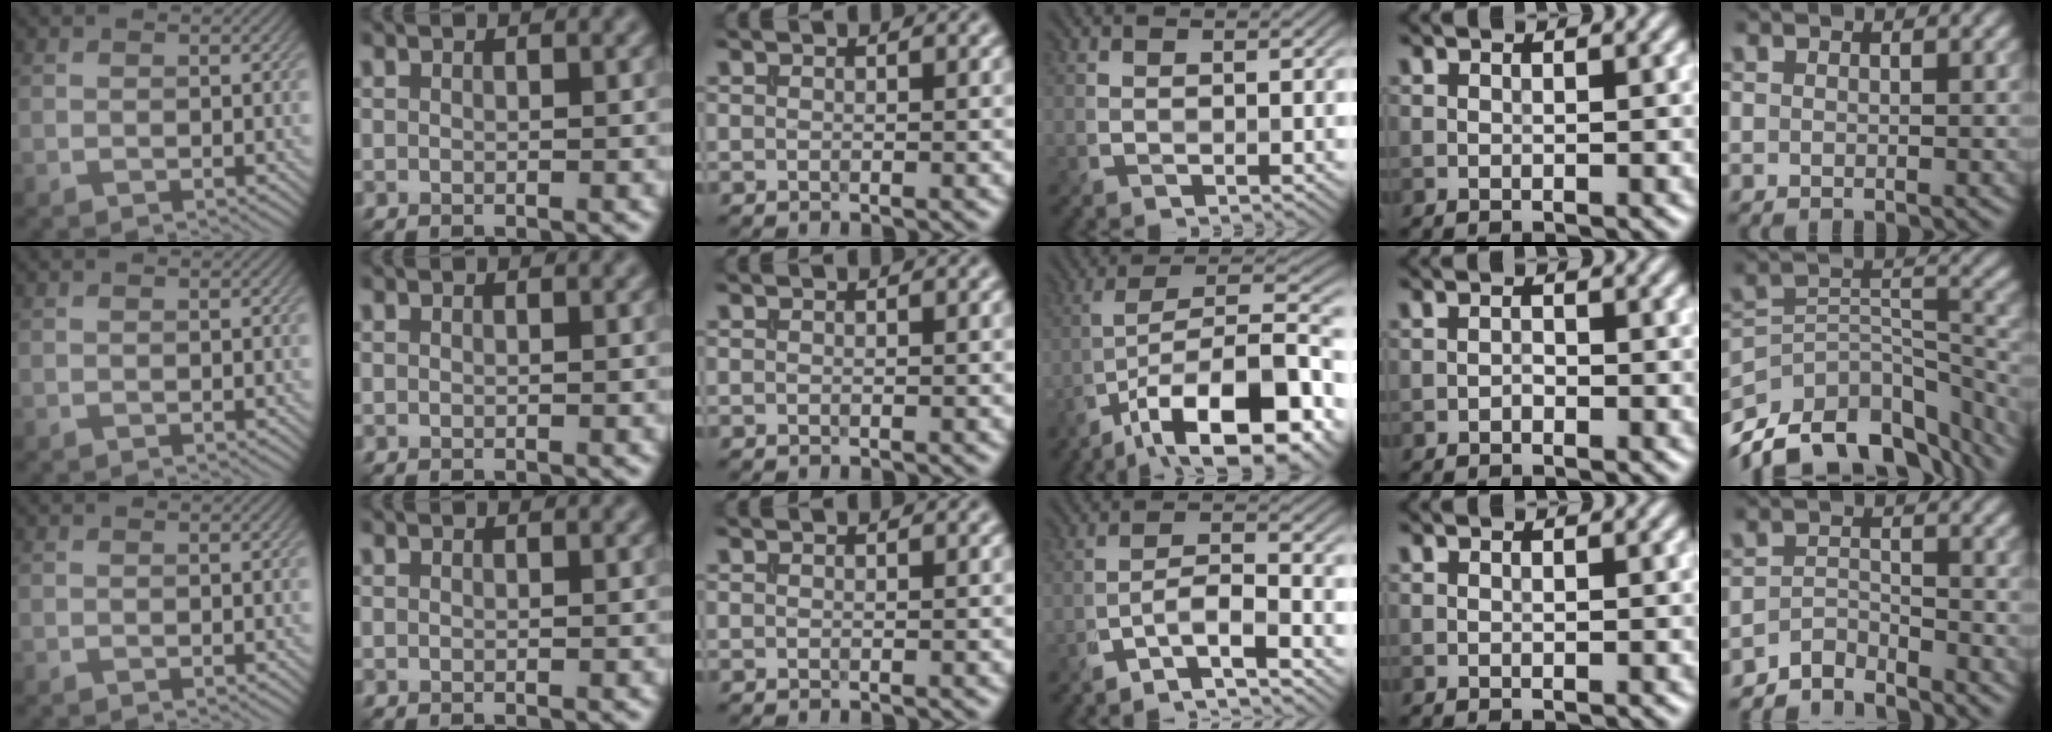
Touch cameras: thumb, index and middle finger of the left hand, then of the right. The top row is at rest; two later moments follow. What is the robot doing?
{"motion": "insert", "object": "file holder"}